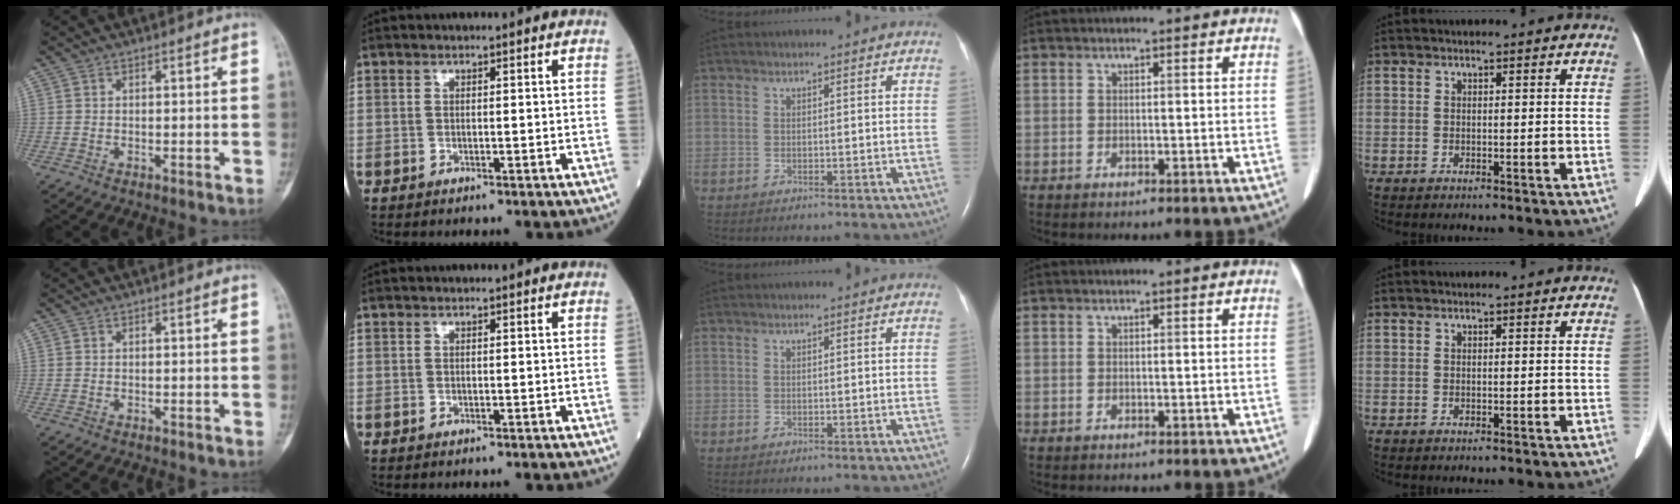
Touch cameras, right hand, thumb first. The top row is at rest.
{}